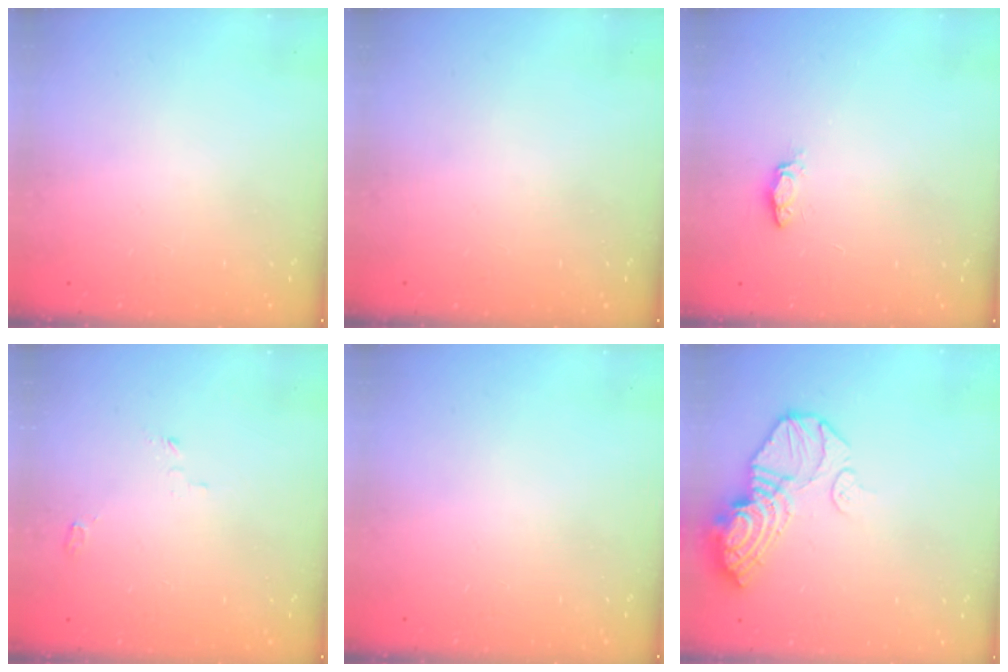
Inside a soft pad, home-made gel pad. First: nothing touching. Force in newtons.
{"total": 0.0}
{"total": 3.8, "press": 3.8, "slide": 0.5}
{"total": 2.7, "press": 2.7, "slide": 0.3}
{"total": 0.0}
{"total": 16.7, "press": 16.6, "slide": 2.0}